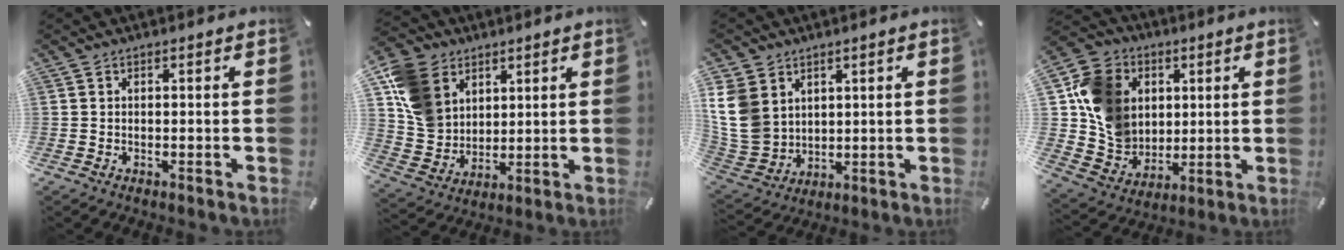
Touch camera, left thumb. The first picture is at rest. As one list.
[{"total": 12.7, "force": [5.1, 10.6, 4.8], "torque": [-0.130, -0.015, 0.103]}, {"total": 12.5, "force": [4.1, 10.4, 5.6], "torque": [-0.161, -0.018, 0.077]}, {"total": 14.0, "force": [2.9, 12.7, 5.1], "torque": [-0.110, -0.001, 0.062]}]